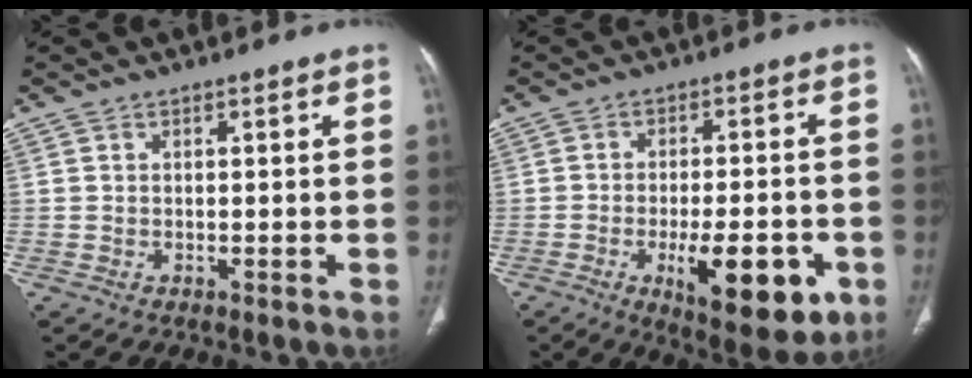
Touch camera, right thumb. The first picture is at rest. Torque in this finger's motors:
{"motor_torque": [2.03, 2.29, 1.02, -1.18, 0.10]}